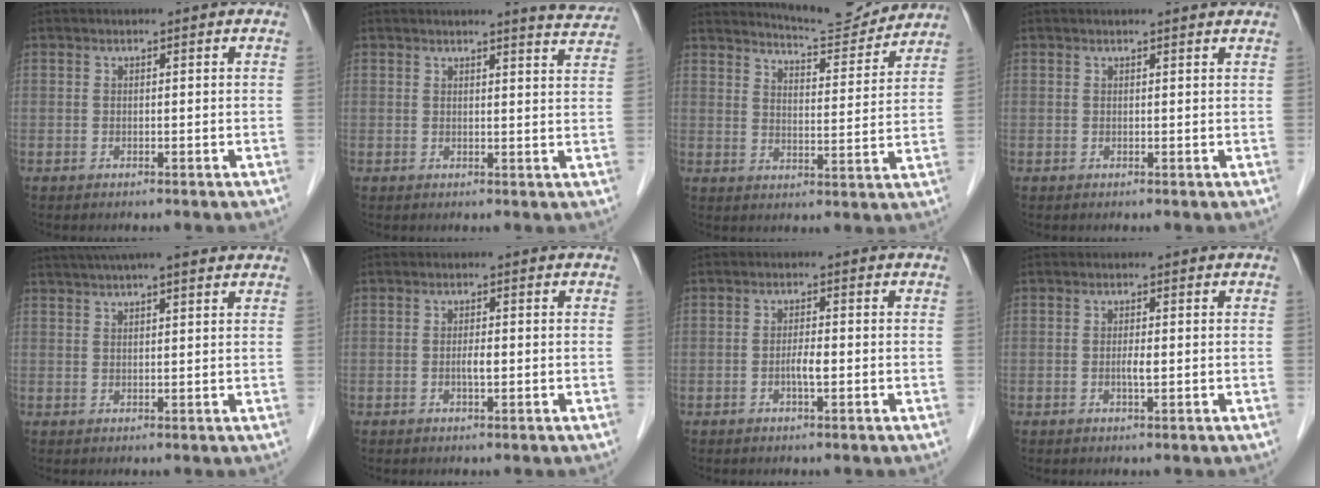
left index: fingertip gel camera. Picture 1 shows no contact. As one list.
[{"total": 4.1, "force": [4.1, -0.1, 0.6], "torque": [-0.011, -0.032, 0.024]}, {"total": 9.1, "force": [9.0, 0.8, 0.9], "torque": [-0.018, -0.013, 0.124]}, {"total": 1.5, "force": [1.5, 0.0, 0.2], "torque": [-0.005, -0.004, 0.006]}, {"total": 11.3, "force": [9.1, 1.7, 6.4], "torque": [-0.102, 0.037, 0.125]}, {"total": 1.6, "force": [-1.2, 0.2, 1.0], "torque": [-0.022, -0.006, -0.021]}, {"total": 2.3, "force": [-1.6, 0.2, 1.6], "torque": [-0.031, -0.005, -0.028]}, {"total": 1.5, "force": [-1.1, 0.1, 1.0], "torque": [-0.021, -0.008, -0.018]}]